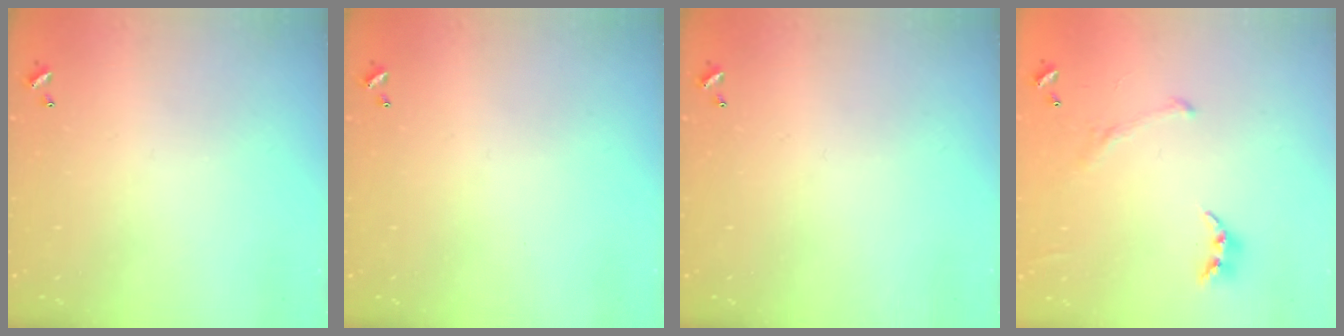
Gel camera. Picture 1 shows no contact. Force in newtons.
{"total": 0.0}
{"total": 0.0}
{"total": 2.3, "press": 2.1, "slide": 1.0}